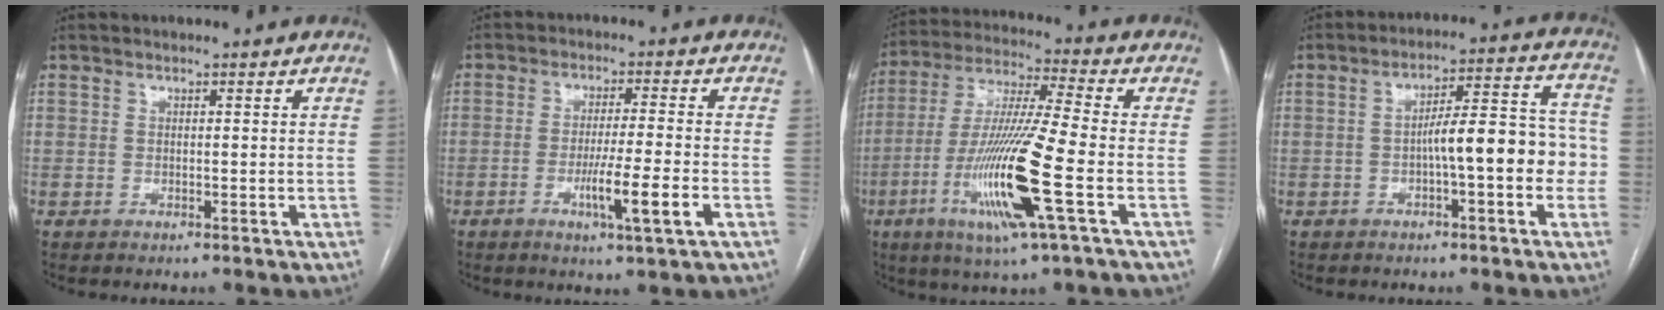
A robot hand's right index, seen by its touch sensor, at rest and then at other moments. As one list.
[{"total": 7.4, "force": [-2.7, -0.6, 6.9], "torque": [-0.117, -0.016, -0.047]}, {"total": 16.2, "force": [-5.3, -0.2, 15.4], "torque": [-0.315, -0.020, -0.103]}, {"total": 10.7, "force": [-2.0, 2.4, 10.2], "torque": [-0.140, 0.043, -0.027]}]